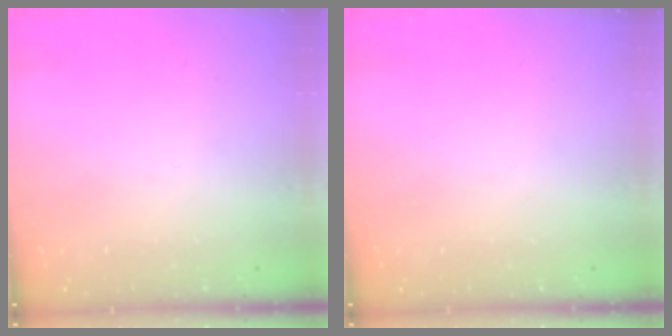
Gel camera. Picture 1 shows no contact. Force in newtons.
{"total": 0.0}